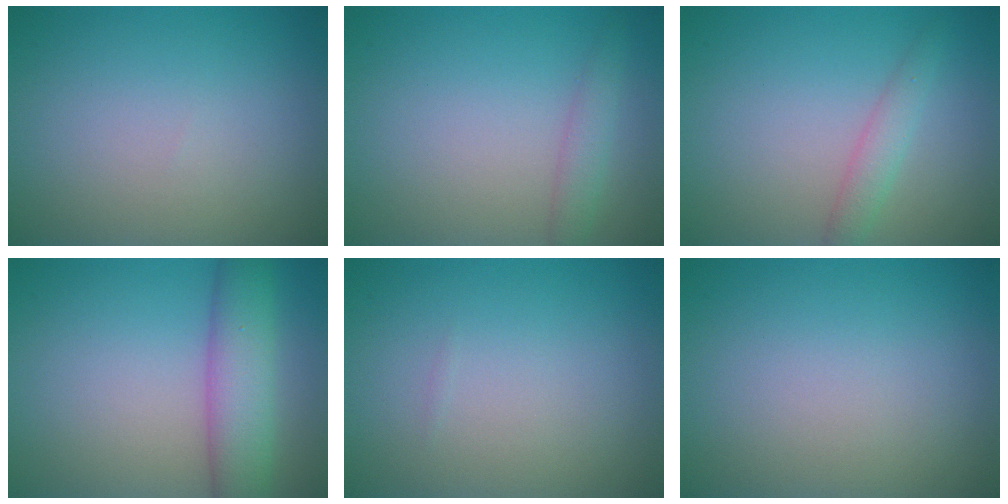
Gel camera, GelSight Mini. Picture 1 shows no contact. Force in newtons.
{"total": 1.7, "press": 1.7, "slide": 0.1}
{"total": 1.9, "press": 1.9, "slide": 0.0}
{"total": 5.6, "press": 5.5, "slide": 0.5}
{"total": 0.0}
{"total": 0.0}